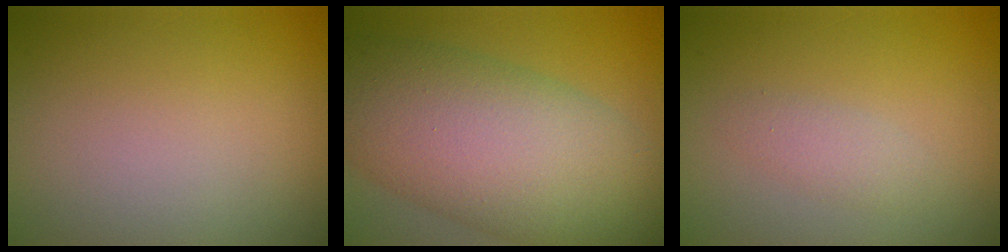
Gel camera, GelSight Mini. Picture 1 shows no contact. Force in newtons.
{"total": 12.1, "press": 12.1, "slide": 0.4}
{"total": 1.4, "press": 1.4, "slide": 0.1}